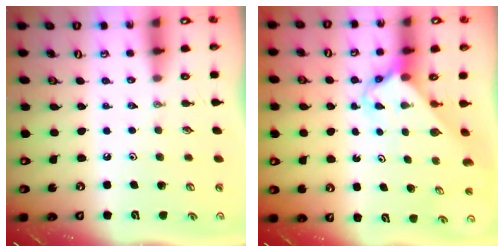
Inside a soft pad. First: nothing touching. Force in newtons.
{"total": 2.7, "press": 2.7, "slide": 0.3}